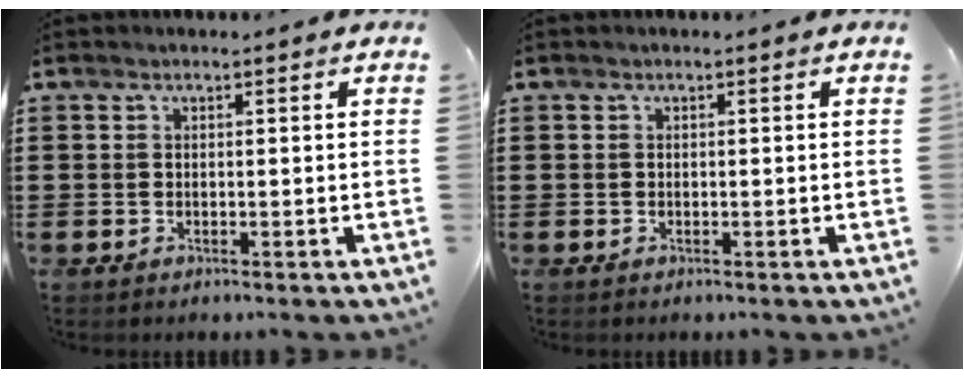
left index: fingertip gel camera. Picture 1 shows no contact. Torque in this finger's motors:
{"motor_torque": [-0.05, -0.05, 0.01, 0.00]}